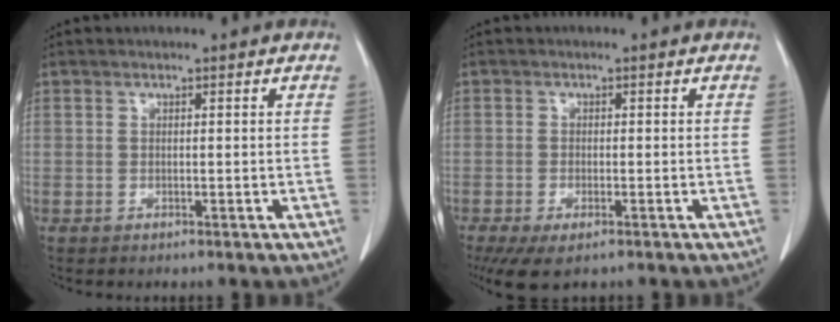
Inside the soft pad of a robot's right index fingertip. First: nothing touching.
{"total": 5.0, "force": [-3.2, 1.8, 3.4], "torque": [-0.057, -0.012, -0.049]}